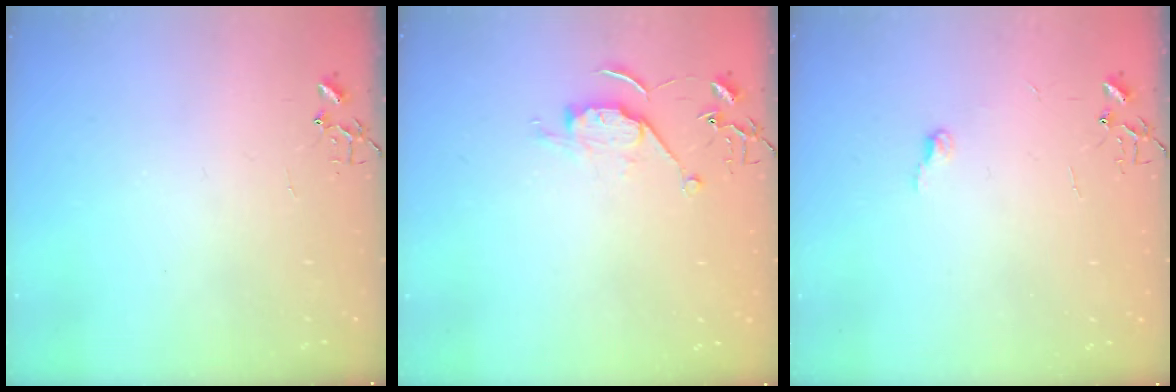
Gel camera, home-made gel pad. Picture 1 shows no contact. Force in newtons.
{"total": 7.7, "press": 7.6, "slide": 0.7}
{"total": 5.5, "press": 5.5, "slide": 0.6}